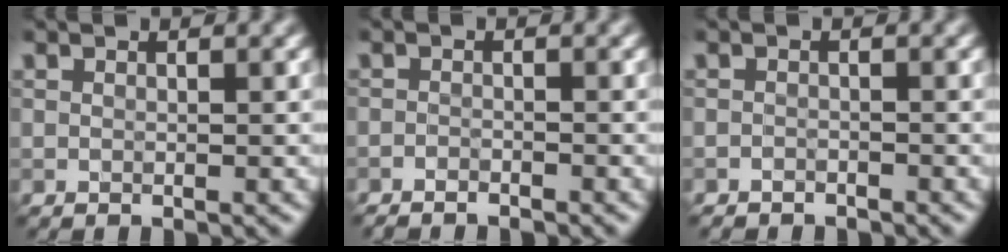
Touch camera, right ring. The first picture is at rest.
{"total": 1.3, "force": [-1.2, 0.3, 0.2], "torque": [0.000, -0.001, -0.024]}
{"total": 1.0, "force": [-0.9, 0.4, 0.0], "torque": [0.004, -0.001, -0.018]}